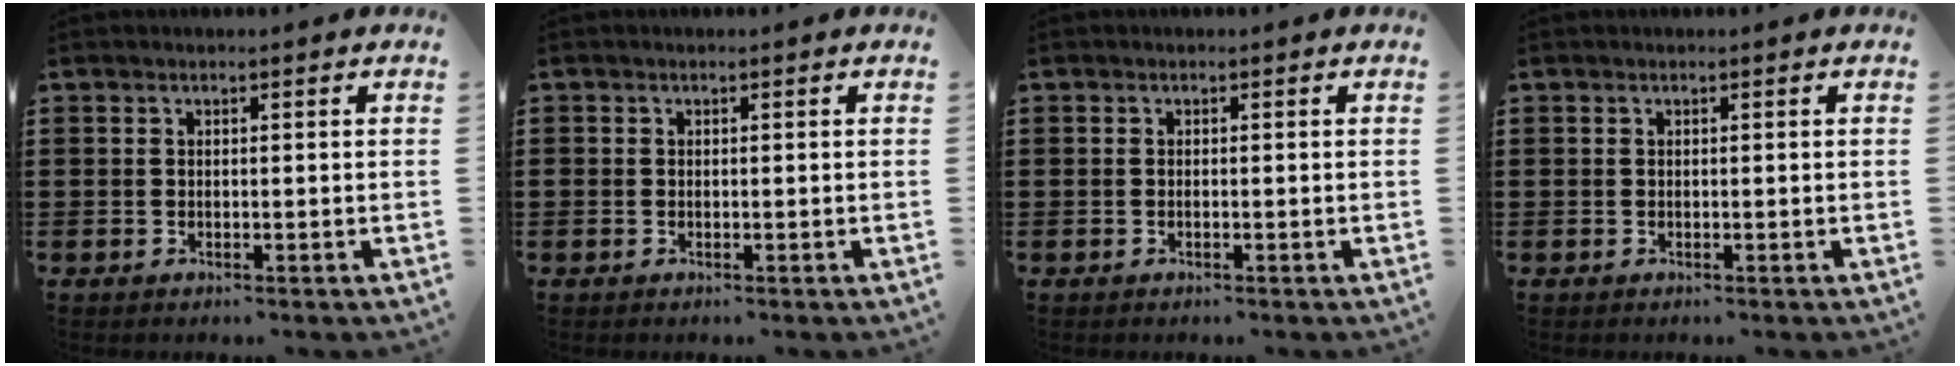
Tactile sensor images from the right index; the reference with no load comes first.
{"total": 0.5, "force": [-0.2, 0.5, 0.1], "torque": [-0.002, 0.003, -0.005]}
{"total": 0.0}
{"total": 0.0}